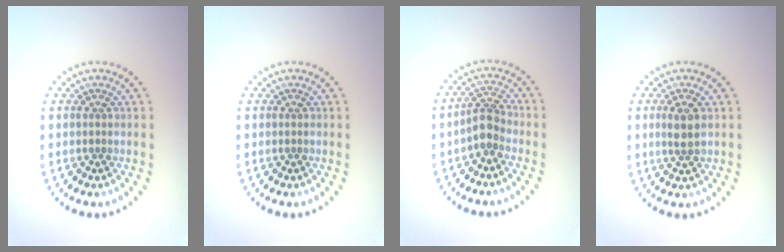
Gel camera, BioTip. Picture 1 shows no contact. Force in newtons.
{"total": 0.0}
{"total": 2.3, "press": 1.9, "slide": 1.4}
{"total": 2.1, "press": 2.0, "slide": 0.7}